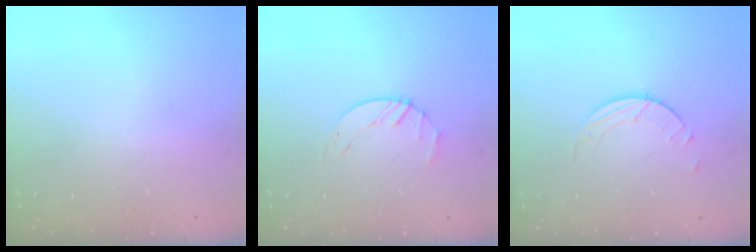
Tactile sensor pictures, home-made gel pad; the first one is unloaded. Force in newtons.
{"total": 2.7, "press": 2.6, "slide": 0.3}
{"total": 1.5, "press": 1.5, "slide": 0.1}